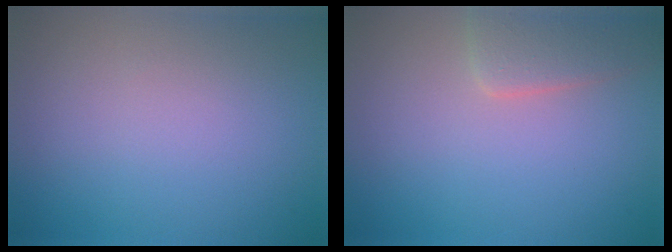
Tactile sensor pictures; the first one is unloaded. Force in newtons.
{"total": 2.9, "press": 2.9, "slide": 0.3}